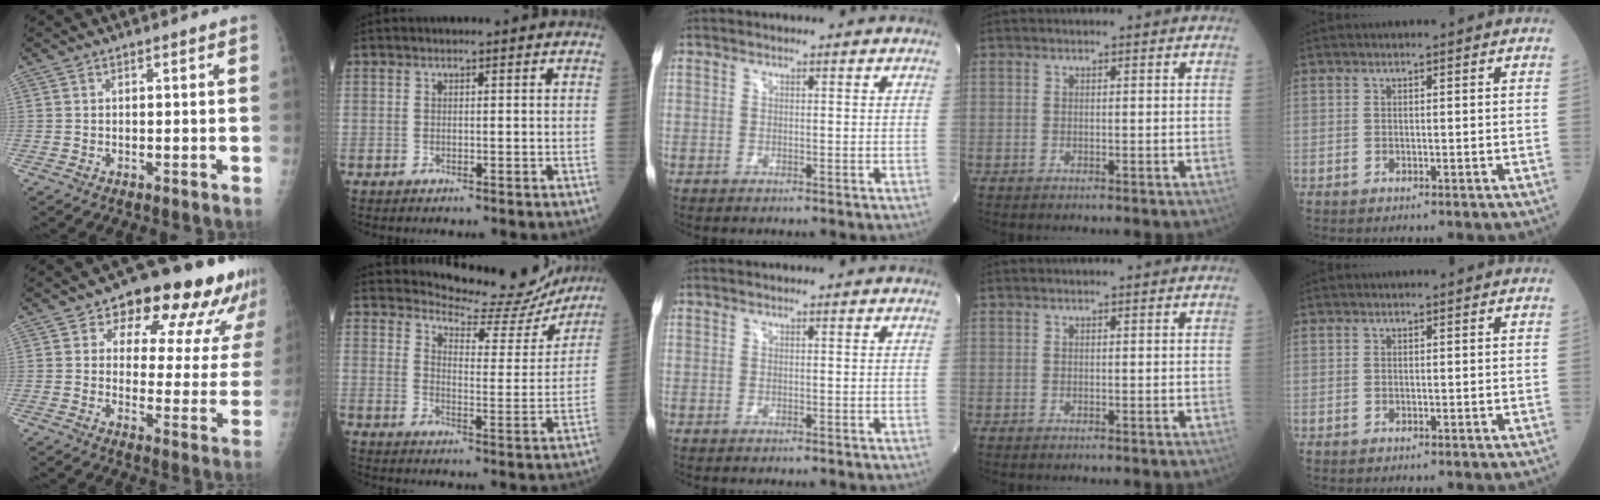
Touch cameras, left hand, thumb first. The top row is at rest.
{"thumb": {"total": 18.7, "force": [13.6, 8.5, 9.5], "torque": [-0.068, -0.059, 0.160]}, "index": {"total": 14.4, "force": [14.0, 2.7, 1.6], "torque": [-0.018, -0.041, 0.168]}}